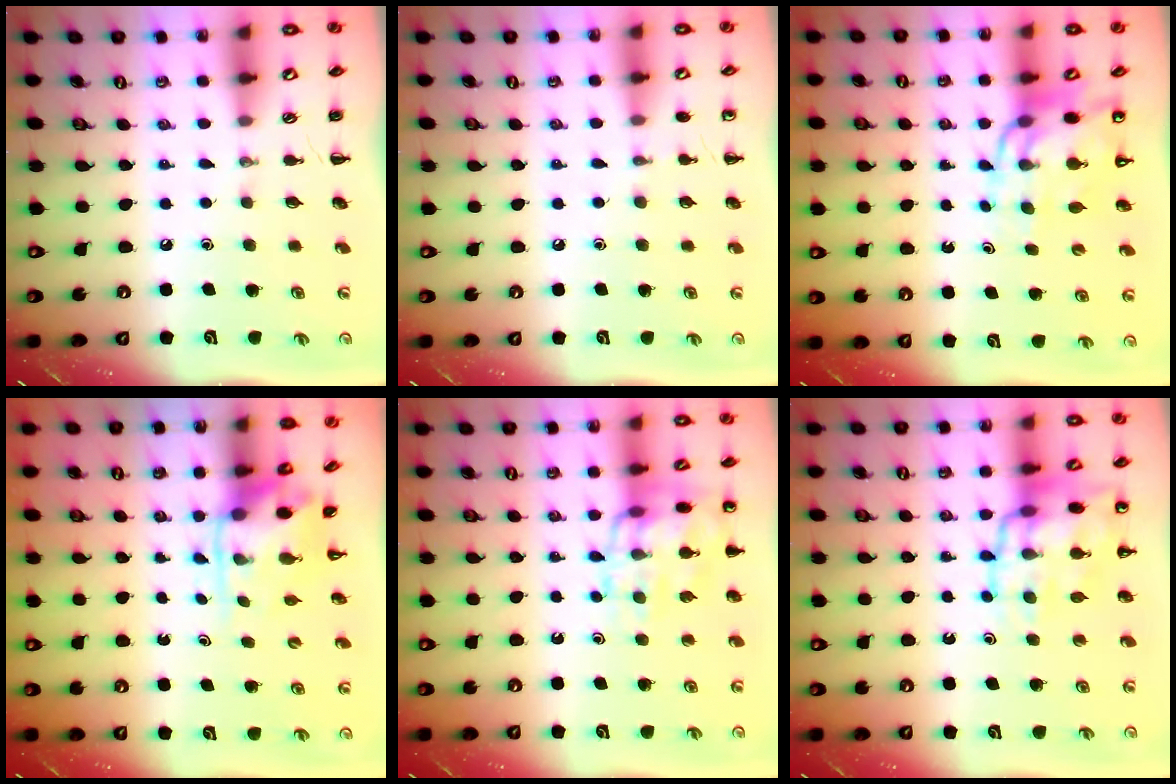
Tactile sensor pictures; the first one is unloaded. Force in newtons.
{"total": 3.7, "press": 3.5, "slide": 1.2}
{"total": 11.6, "press": 11.1, "slide": 3.4}
{"total": 3.5, "press": 3.4, "slide": 0.8}
{"total": 13.8, "press": 13.7, "slide": 1.5}
{"total": 15.6, "press": 15.5, "slide": 2.2}